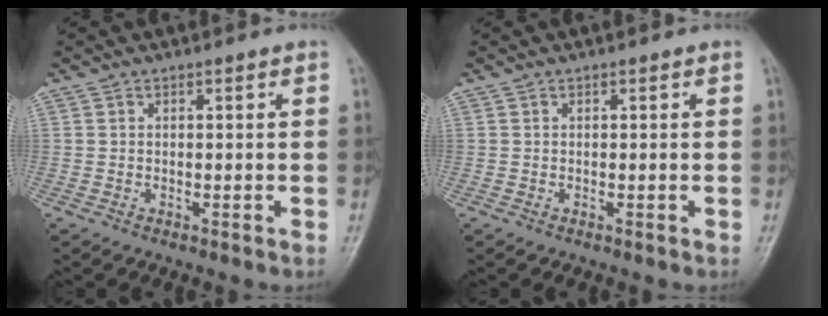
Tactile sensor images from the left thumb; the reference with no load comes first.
{"total": 0.0}